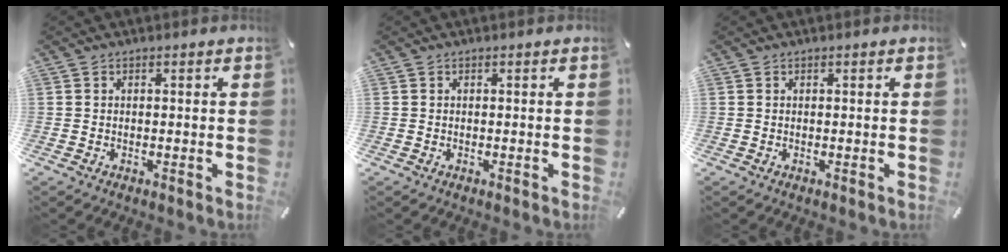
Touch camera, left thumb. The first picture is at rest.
{"total": 0.0}
{"total": 0.0}